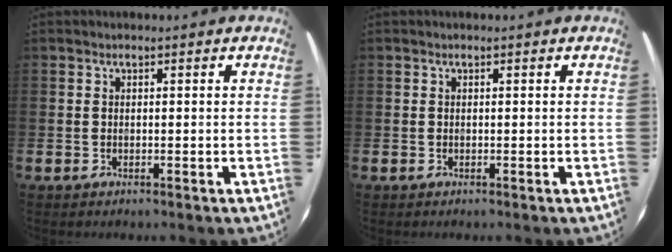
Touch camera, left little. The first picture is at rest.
{"total": 0.0}